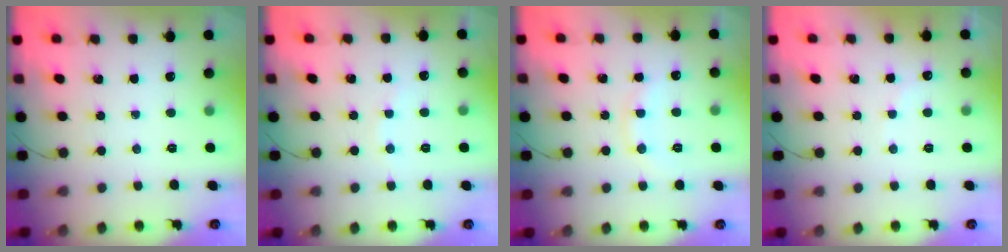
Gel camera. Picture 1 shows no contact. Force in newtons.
{"total": 5.2, "press": 5.1, "slide": 1.0}
{"total": 9.3, "press": 9.2, "slide": 1.2}
{"total": 5.3, "press": 5.2, "slide": 1.0}